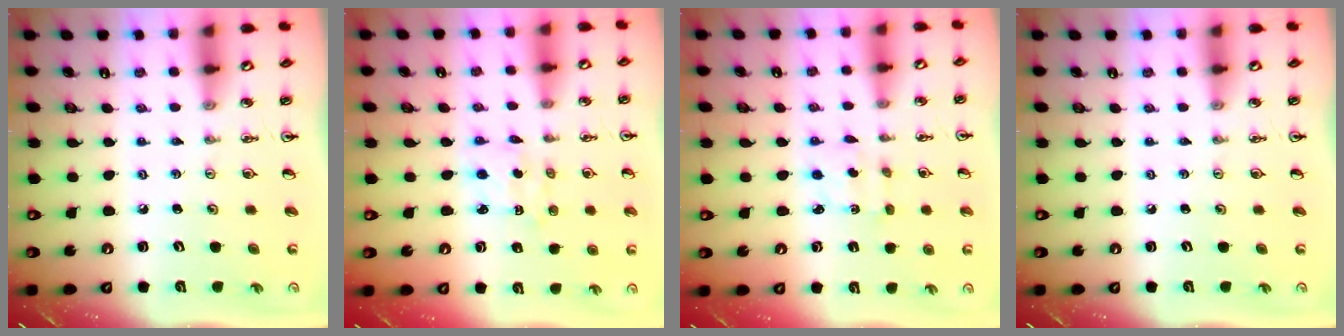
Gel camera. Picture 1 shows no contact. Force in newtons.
{"total": 1.9, "press": 1.8, "slide": 0.6}
{"total": 2.8, "press": 2.8, "slide": 0.5}
{"total": 0.0}